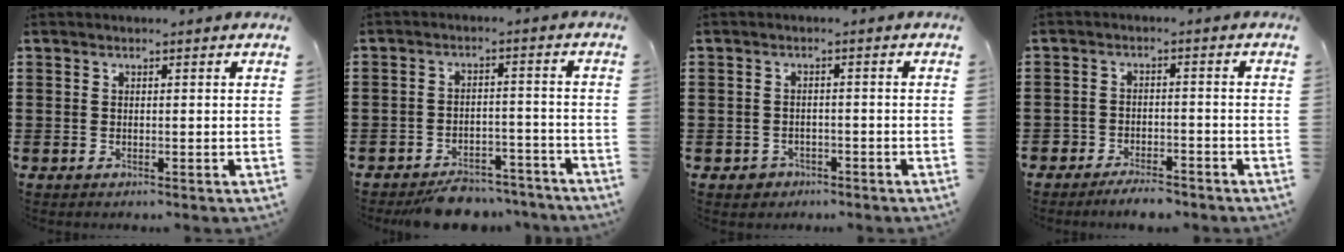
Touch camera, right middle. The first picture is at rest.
{"total": 5.8, "force": [-5.5, 1.3, 1.2], "torque": [-0.012, 0.017, -0.107]}
{"total": 1.5, "force": [-1.2, 0.9, 0.1], "torque": [-0.007, 0.002, -0.027]}
{"total": 3.4, "force": [-3.3, 0.6, 0.1], "torque": [-0.008, 0.003, -0.070]}